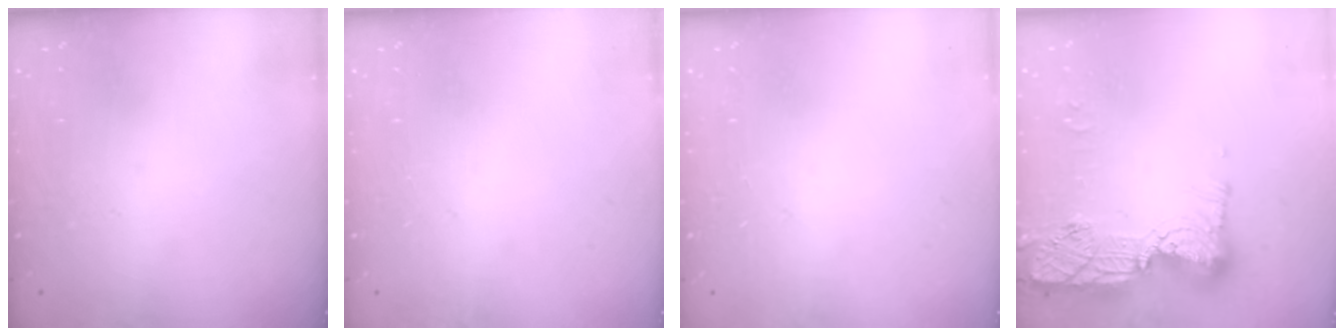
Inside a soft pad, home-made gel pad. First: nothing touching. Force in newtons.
{"total": 0.0}
{"total": 0.0}
{"total": 15.1, "press": 15.0, "slide": 1.0}